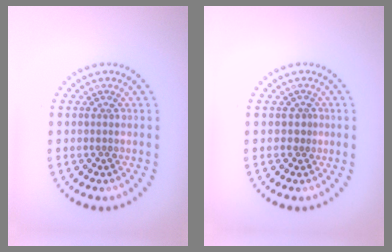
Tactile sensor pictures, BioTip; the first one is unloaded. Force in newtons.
{"total": 0.8, "press": 0.5, "slide": 0.6}